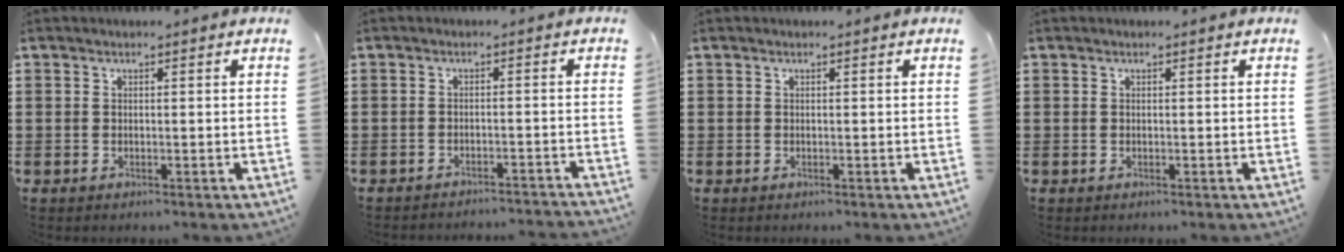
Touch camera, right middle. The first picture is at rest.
{"total": 2.3, "force": [-2.3, -0.1, 0.2], "torque": [-0.006, 0.003, -0.048]}
{"total": 0.0}
{"total": 0.0}